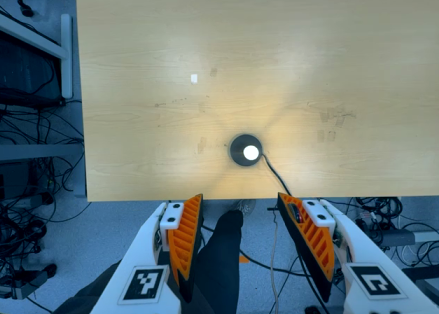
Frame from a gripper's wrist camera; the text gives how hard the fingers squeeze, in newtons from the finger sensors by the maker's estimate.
{"total": 0.0}